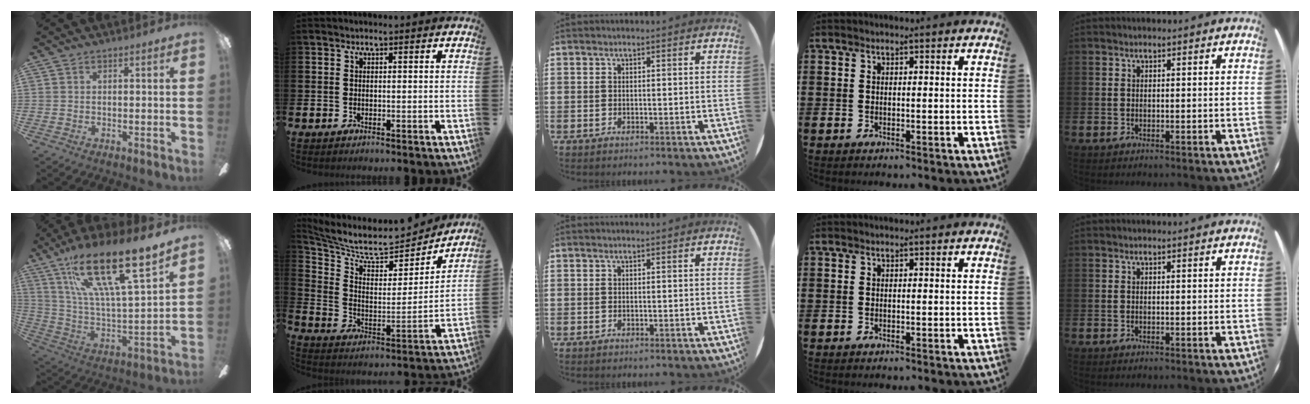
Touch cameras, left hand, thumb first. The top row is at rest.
{"thumb": {"total": 23.6, "force": [15.7, 5.2, 16.9], "torque": [-0.317, -0.093, 0.260]}, "index": {"total": 7.5, "force": [7.0, 1.7, 2.3], "torque": [-0.084, -0.062, 0.117]}}